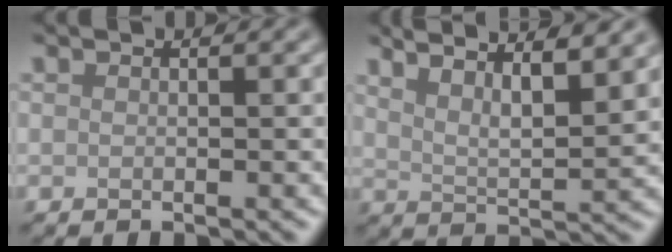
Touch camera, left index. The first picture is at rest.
{"total": 8.9, "force": [6.7, 2.4, 5.3], "torque": [-0.050, 0.022, 0.063]}